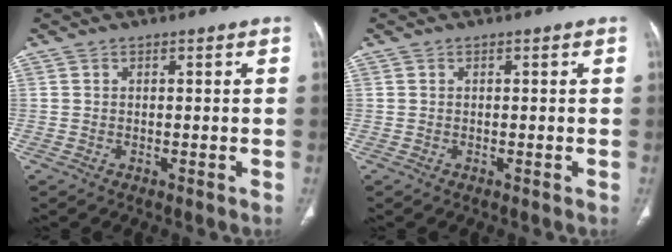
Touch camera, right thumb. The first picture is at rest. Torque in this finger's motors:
{"motor_torque": [0.13, 0.56, 0.19, -0.21, 0.02]}